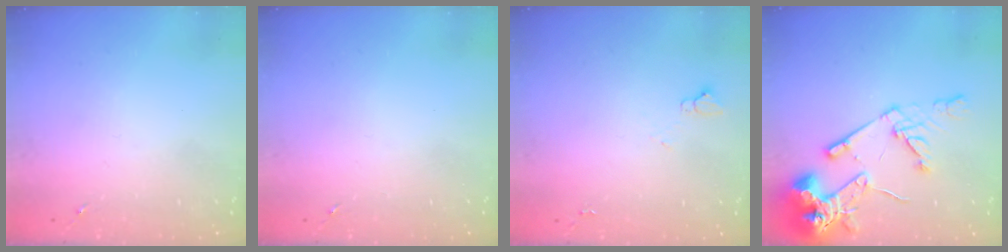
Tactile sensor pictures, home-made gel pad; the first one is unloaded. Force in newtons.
{"total": 0.0}
{"total": 3.6, "press": 3.6, "slide": 0.5}
{"total": 16.7, "press": 16.5, "slide": 2.1}